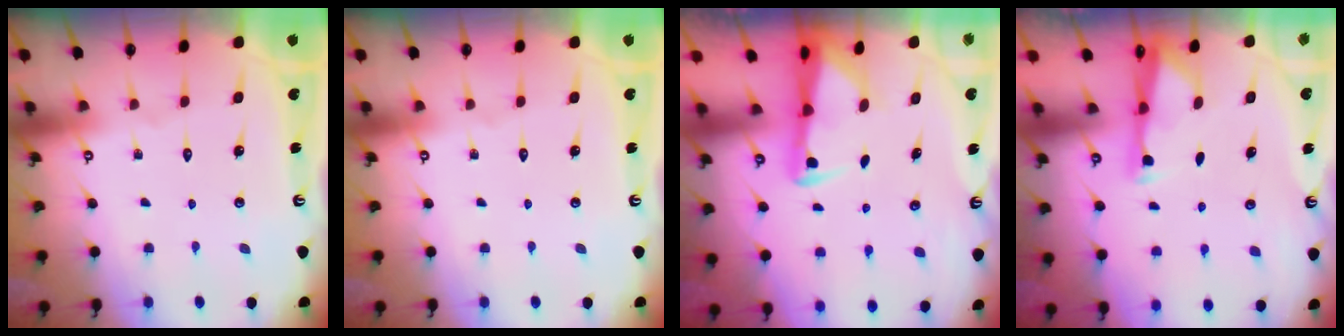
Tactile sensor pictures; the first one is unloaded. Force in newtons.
{"total": 0.0}
{"total": 3.0, "press": 2.9, "slide": 0.5}
{"total": 3.0, "press": 2.9, "slide": 0.5}